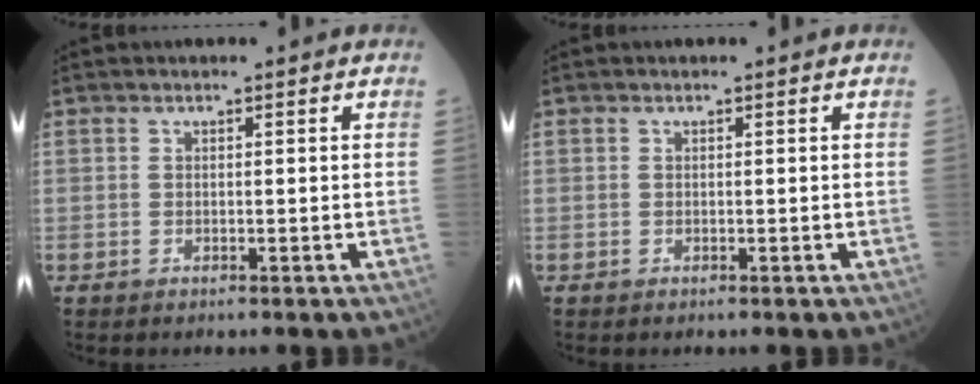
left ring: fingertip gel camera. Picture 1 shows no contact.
{"total": 0.0}